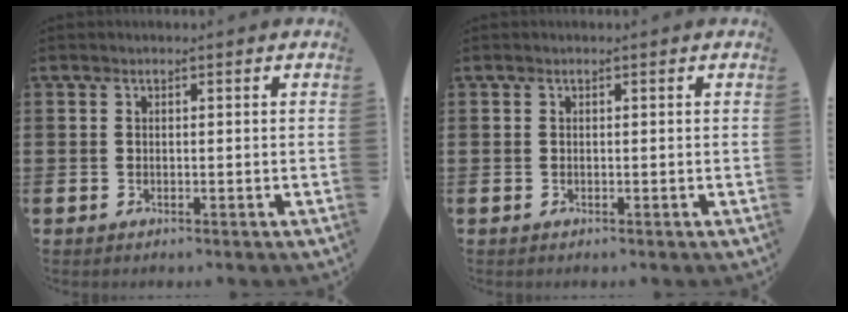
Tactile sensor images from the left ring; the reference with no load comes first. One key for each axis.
{"total": 0.0}